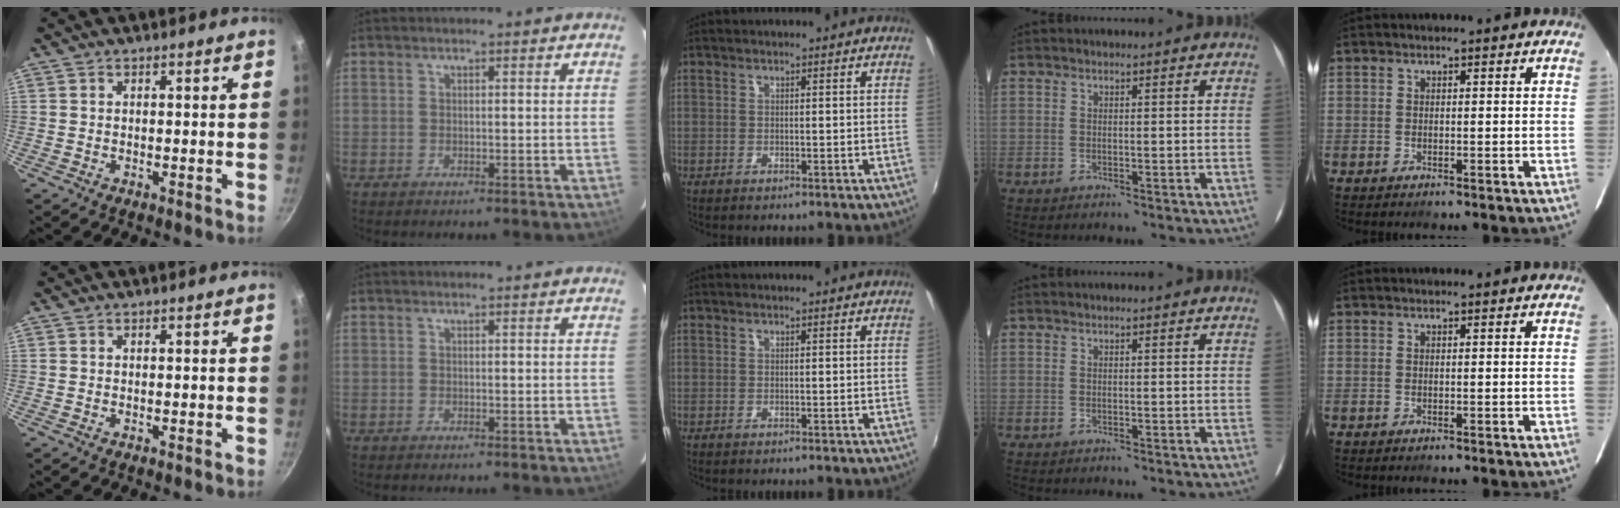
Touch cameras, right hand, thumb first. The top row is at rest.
{}